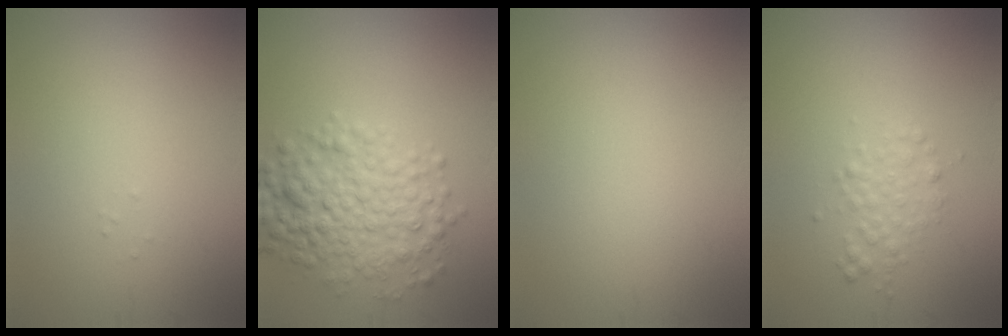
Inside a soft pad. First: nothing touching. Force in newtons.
{"total": 5.8, "press": 5.8, "slide": 0.0}
{"total": 0.0}
{"total": 2.0, "press": 2.0, "slide": 0.0}